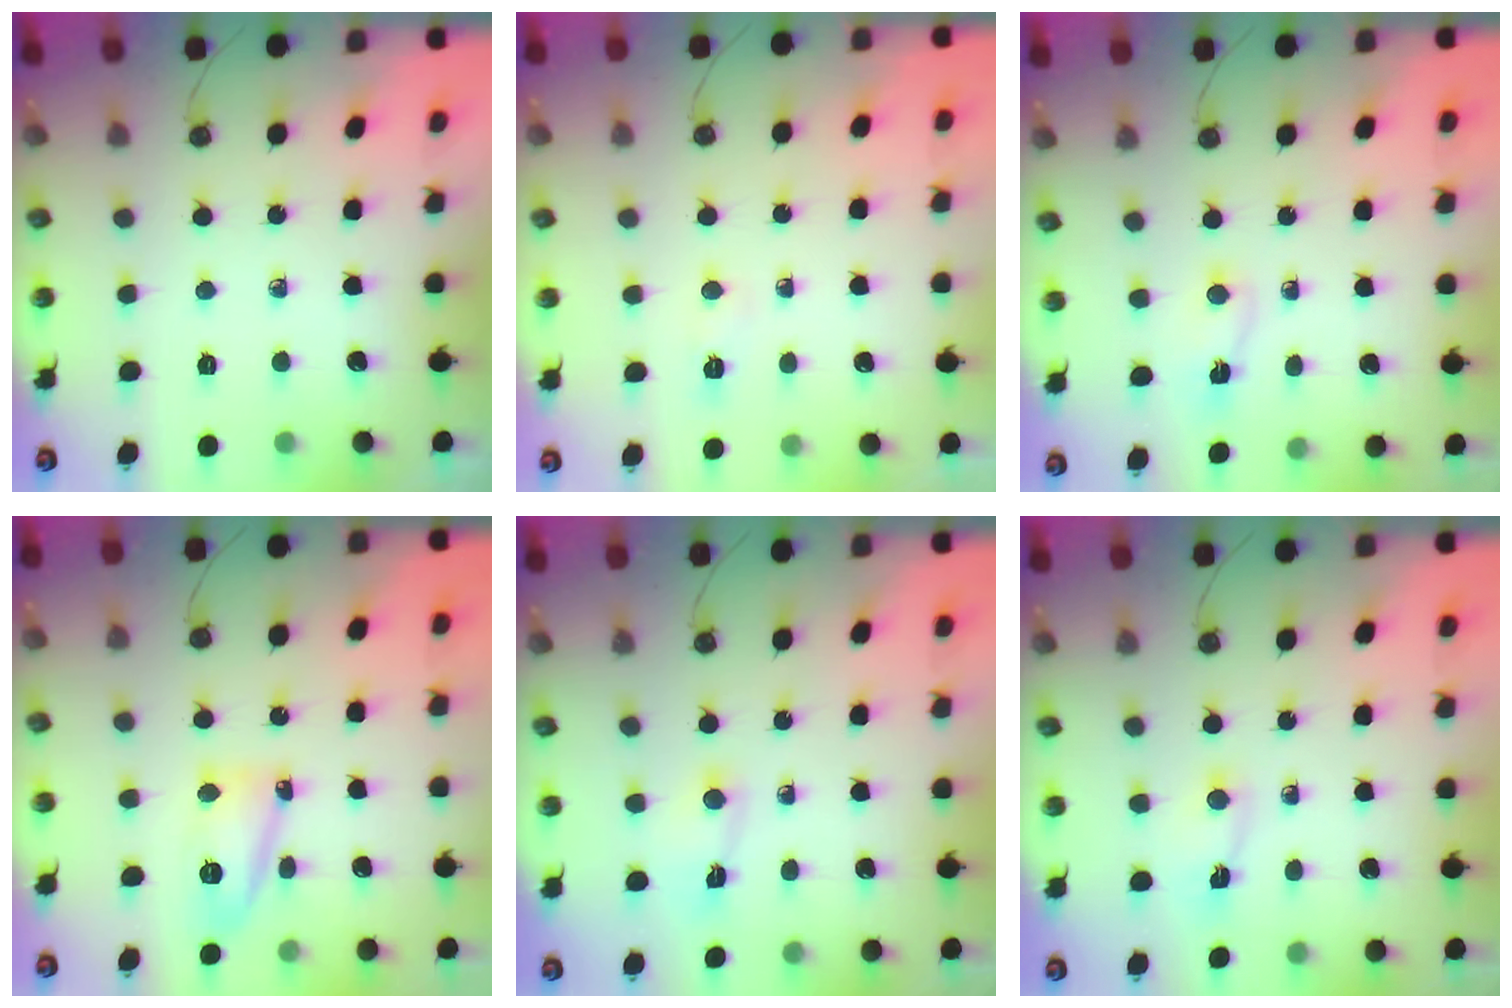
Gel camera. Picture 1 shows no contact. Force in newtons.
{"total": 4.0, "press": 4.0, "slide": 0.5}
{"total": 11.2, "press": 2.3, "slide": 11.0}
{"total": 11.4, "press": 10.7, "slide": 4.0}
{"total": 2.7, "press": 2.7, "slide": 0.3}
{"total": 1.4, "press": 1.4, "slide": 0.1}